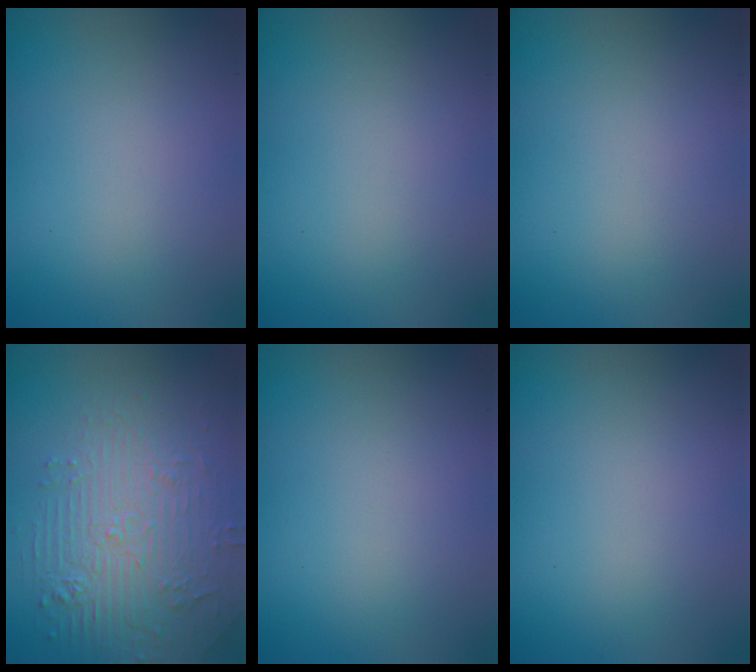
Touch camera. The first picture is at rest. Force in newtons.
{"total": 0.0}
{"total": 0.0}
{"total": 4.5, "press": 4.1, "slide": 1.8}
{"total": 0.0}
{"total": 0.0}